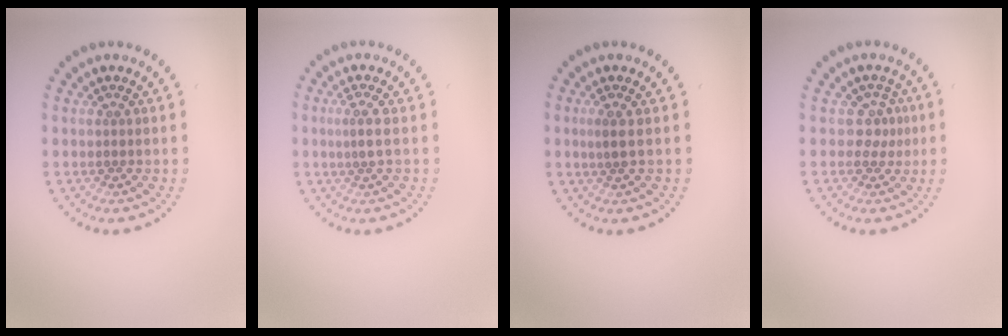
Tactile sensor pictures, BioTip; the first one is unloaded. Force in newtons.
{"total": 1.7, "press": 1.2, "slide": 1.2}
{"total": 1.3, "press": 1.0, "slide": 0.8}
{"total": 1.8, "press": 1.3, "slide": 1.3}